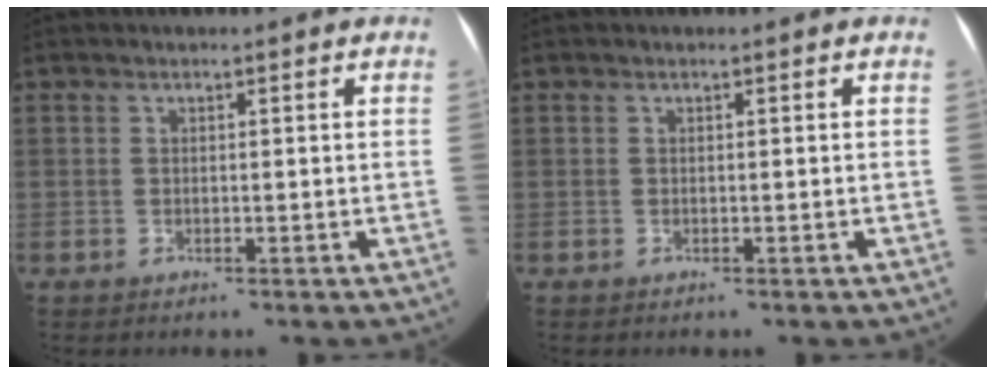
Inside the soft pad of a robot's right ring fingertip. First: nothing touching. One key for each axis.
{"total": 0.0}